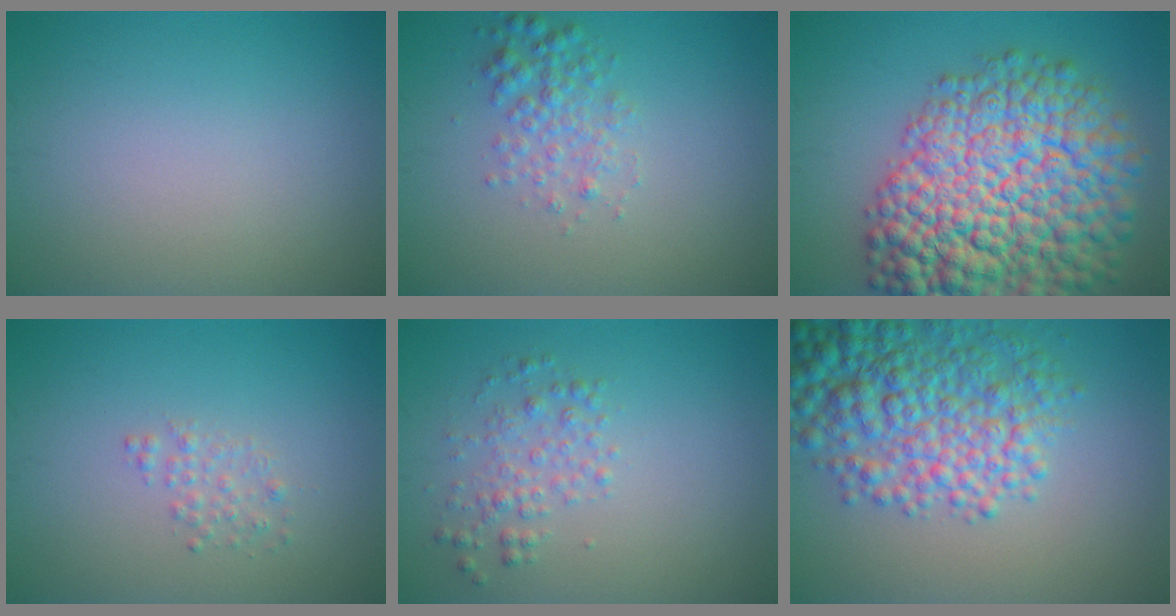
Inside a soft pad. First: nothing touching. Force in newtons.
{"total": 2.5, "press": 2.5, "slide": 0.0}
{"total": 16.1, "press": 16.1, "slide": 0.7}
{"total": 1.3, "press": 1.3, "slide": 0.0}
{"total": 2.2, "press": 2.2, "slide": 0.1}
{"total": 8.0, "press": 8.0, "slide": 0.2}